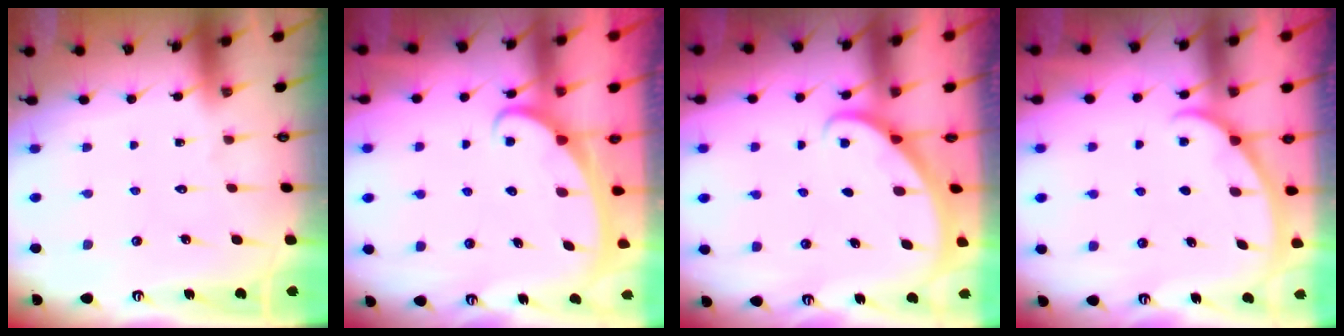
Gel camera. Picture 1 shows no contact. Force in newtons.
{"total": 2.4, "press": 2.4, "slide": 0.3}
{"total": 2.0, "press": 2.0, "slide": 0.1}
{"total": 1.0, "press": 1.0, "slide": 0.2}